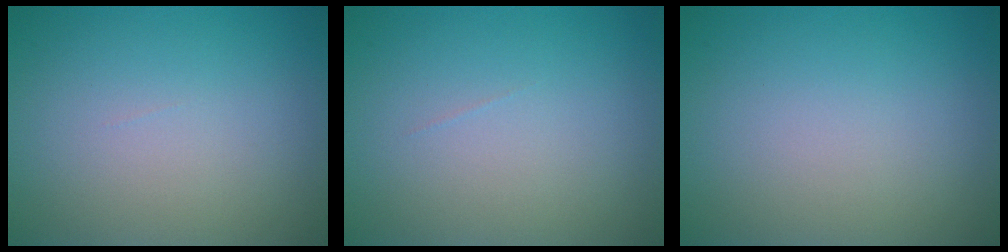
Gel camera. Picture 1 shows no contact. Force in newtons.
{"total": 0.0}
{"total": 0.0}